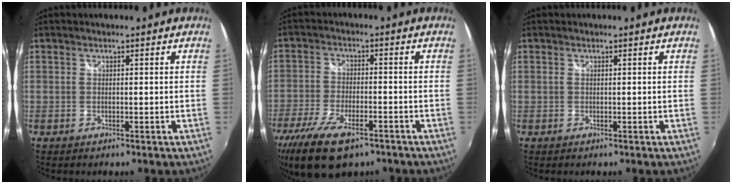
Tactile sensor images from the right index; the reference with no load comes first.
{"total": 13.7, "force": [-9.0, 5.5, 8.7], "torque": [-0.202, -0.040, -0.163]}
{"total": 0.0}